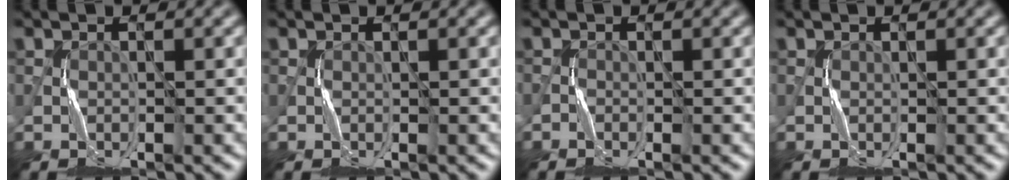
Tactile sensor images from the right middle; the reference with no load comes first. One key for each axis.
{"total": 0.0}
{"total": 0.7, "fx": -0.6, "fy": 0.3, "fz": 0.1, "tx": -0.003, "ty": 0.001, "tz": -0.012}
{"total": 0.0}